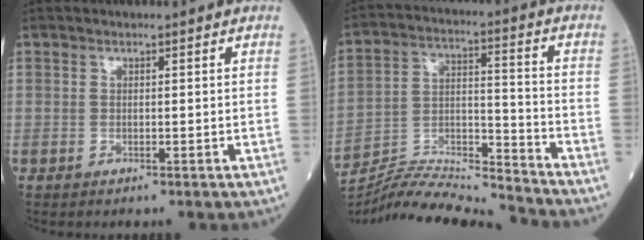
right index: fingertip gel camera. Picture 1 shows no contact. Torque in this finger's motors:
{"motor_torque": [-0.52, -0.51, -0.51, -0.19]}